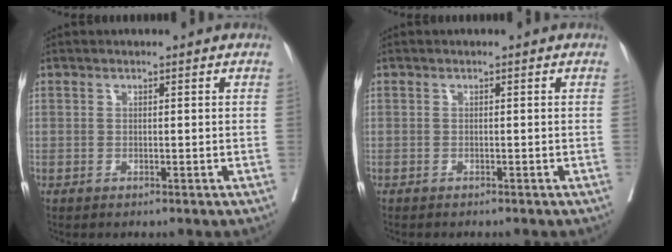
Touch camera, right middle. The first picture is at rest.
{"total": 1.7, "force": [-1.5, 0.3, 0.7], "torque": [-0.011, -0.002, -0.018]}